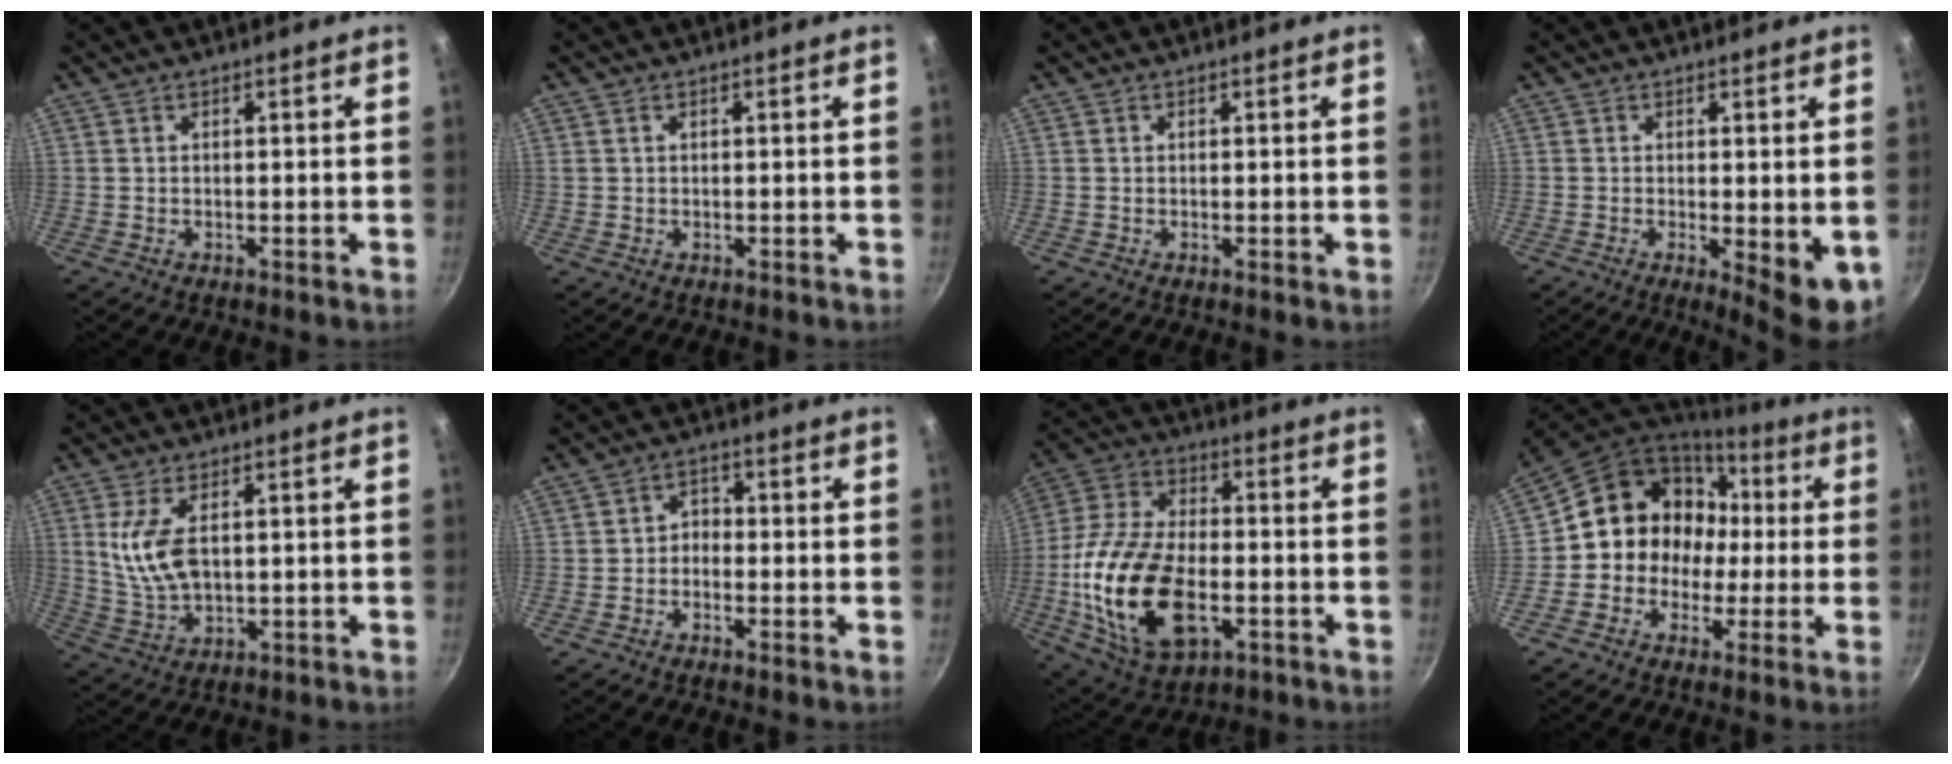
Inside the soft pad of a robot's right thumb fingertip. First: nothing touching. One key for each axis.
{"total": 0.6, "fx": 0.2, "fy": 0.5, "fz": 0.3, "tx": -0.003, "ty": 0.004, "tz": 0.004}
{"total": 0.0}
{"total": 7.4, "fx": -1.1, "fy": 2.2, "fz": 6.9, "tx": -0.081, "ty": -0.010, "tz": -0.008}
{"total": 8.6, "fx": 1.6, "fy": 4.5, "fz": 7.2, "tx": -0.140, "ty": -0.011, "tz": 0.039}
{"total": 1.2, "fx": -0.3, "fy": 1.1, "fz": 0.5, "tx": -0.006, "ty": 0.005, "tz": -0.007}
{"total": 22.7, "fx": -5.0, "fy": 12.8, "fz": 18.1, "tx": -0.352, "ty": 0.019, "tz": -0.088}
{"total": 14.7, "fx": 0.4, "fy": 13.0, "fz": 6.8, "tx": -0.061, "ty": 0.049, "tz": -0.005}